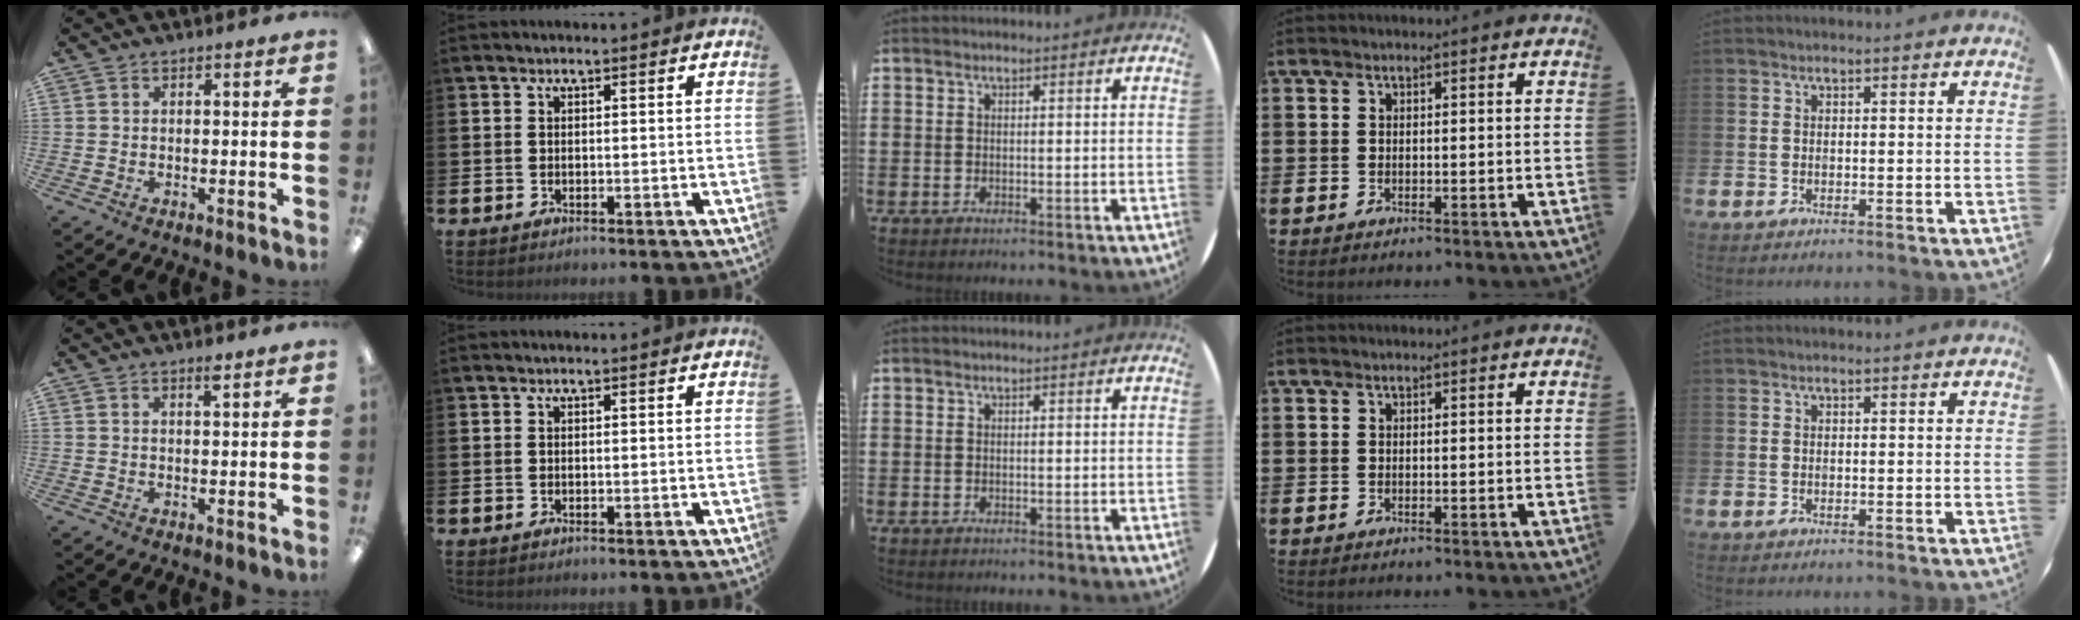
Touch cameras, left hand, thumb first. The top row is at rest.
{"thumb": {"total": 1.9, "force": [1.5, 0.3, 1.2], "torque": [-0.020, -0.002, 0.023]}}